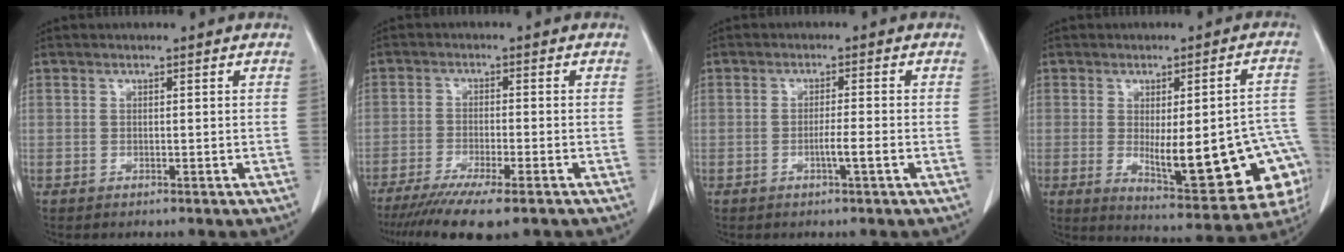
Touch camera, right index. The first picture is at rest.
{"total": 11.0, "force": [-8.2, 1.1, 7.2], "torque": [-0.108, -0.024, -0.127]}
{"total": 2.8, "force": [-1.0, -0.3, 2.5], "torque": [-0.043, -0.002, -0.019]}
{"total": 19.7, "force": [-4.3, 5.0, 18.6], "torque": [-0.158, 0.012, -0.032]}